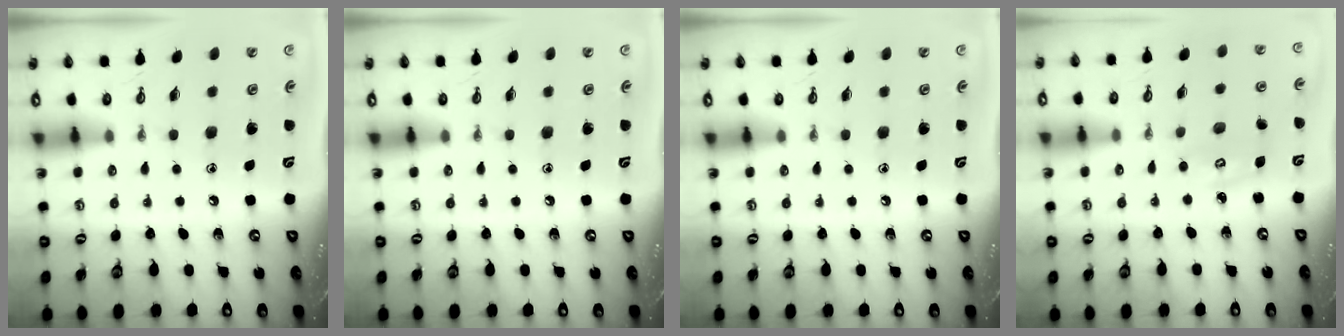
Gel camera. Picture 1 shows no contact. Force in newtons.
{"total": 0.0}
{"total": 0.0}
{"total": 3.5, "press": 3.5, "slide": 0.3}